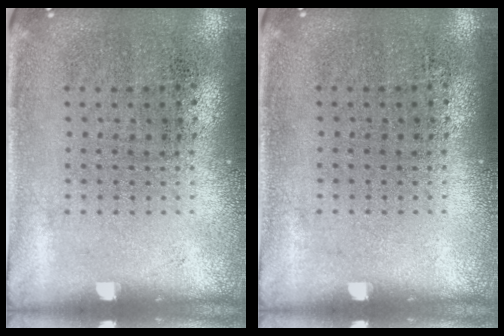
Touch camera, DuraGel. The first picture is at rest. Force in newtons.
{"total": 0.0}